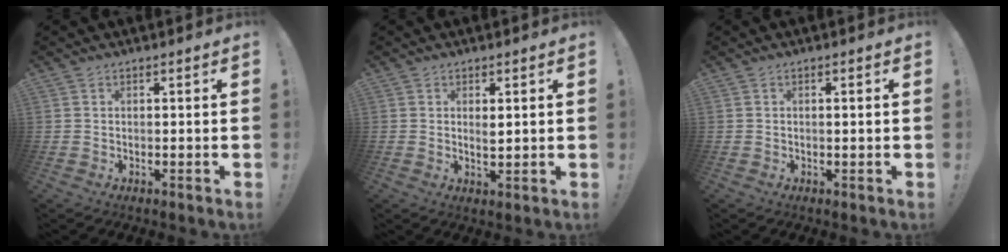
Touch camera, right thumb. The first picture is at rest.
{"total": 2.1, "force": [1.0, 0.7, 1.7], "torque": [-0.012, -0.012, 0.013]}
{"total": 1.0, "force": [-0.1, -0.1, 1.0], "torque": [-0.013, -0.003, -0.005]}